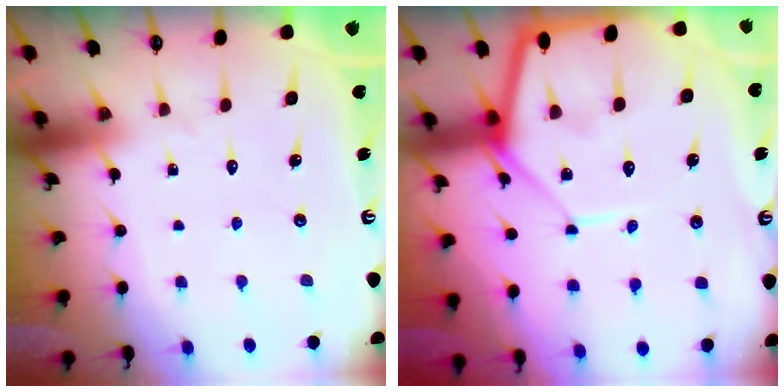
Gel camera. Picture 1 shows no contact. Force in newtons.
{"total": 12.6, "press": 12.5, "slide": 1.1}